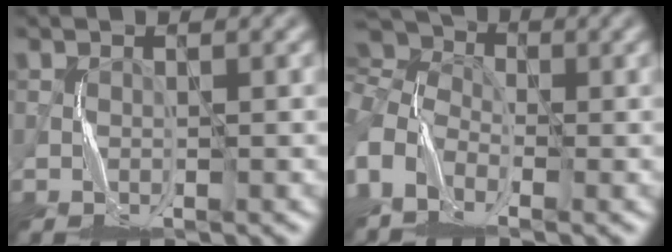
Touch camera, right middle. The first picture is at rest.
{"total": 8.9, "force": [-0.4, 6.6, 5.9], "torque": [-0.141, 0.018, -0.012]}